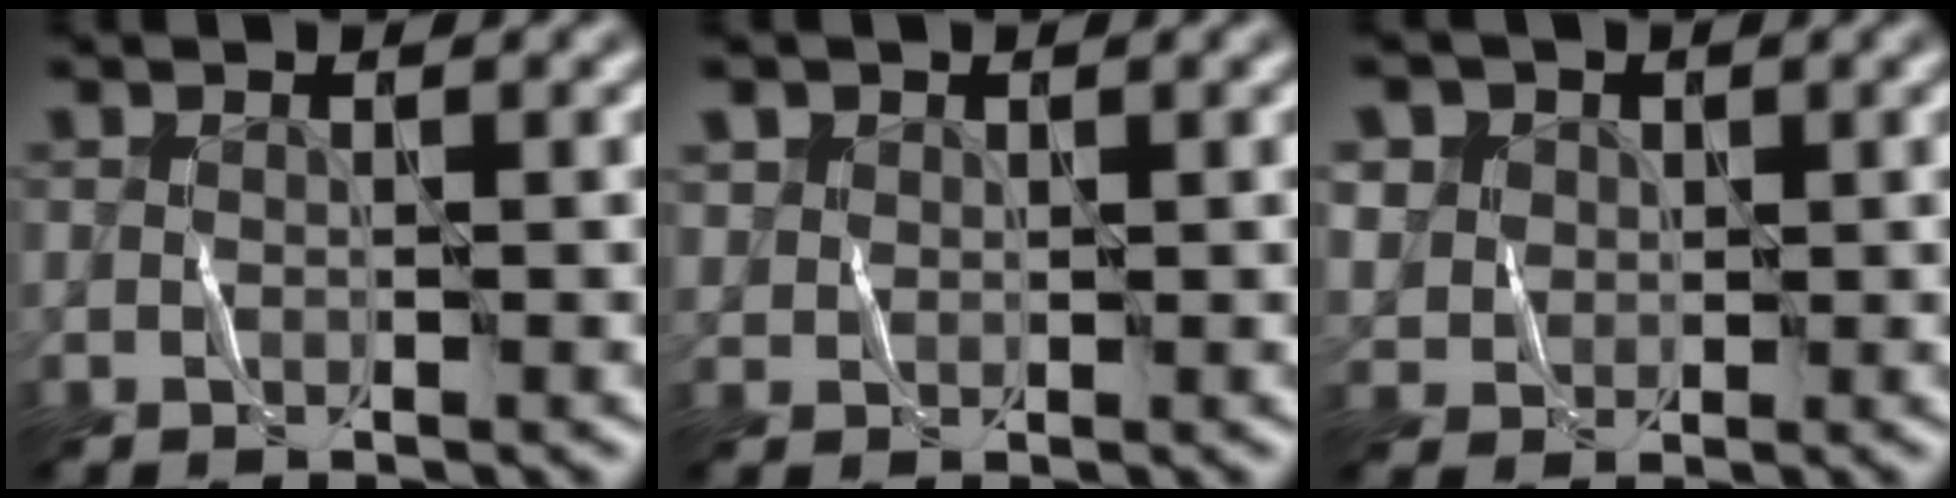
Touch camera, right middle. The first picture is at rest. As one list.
[{"total": 1.0, "force": [0.8, 0.6, -0.3], "torque": [-0.001, 0.008, 0.010]}, {"total": 3.2, "force": [1.9, 2.6, 0.2], "torque": [-0.040, 0.011, 0.041]}]